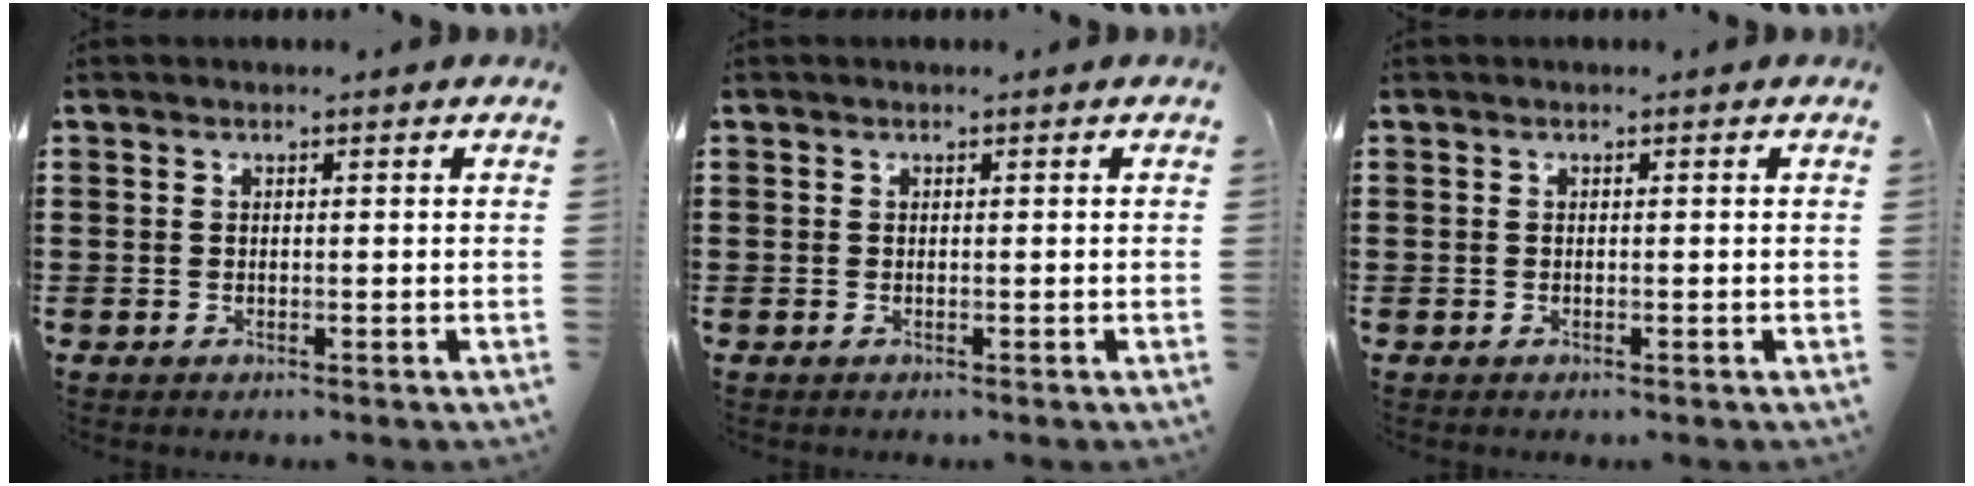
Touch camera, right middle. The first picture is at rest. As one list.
[{"total": 0.0}, {"total": 0.0}]